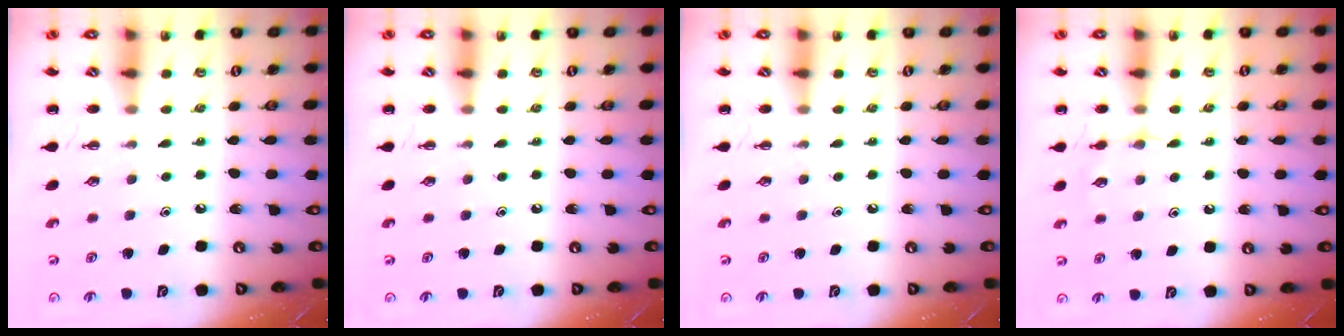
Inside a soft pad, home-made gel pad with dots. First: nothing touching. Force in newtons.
{"total": 0.0}
{"total": 0.0}
{"total": 5.1, "press": 4.9, "slide": 1.5}